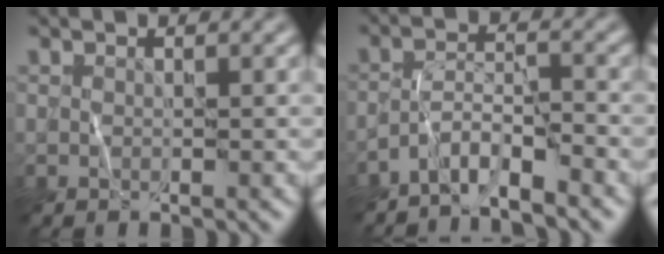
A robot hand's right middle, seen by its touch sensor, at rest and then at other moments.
{"total": 3.6, "force": [-3.2, 0.4, 1.6], "torque": [-0.031, 0.005, -0.069]}